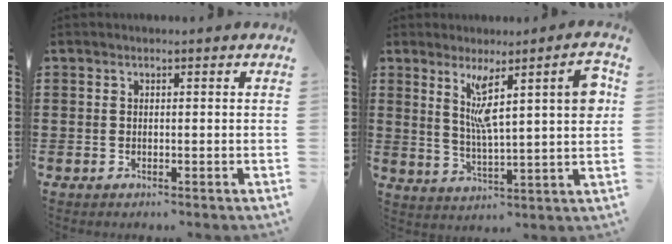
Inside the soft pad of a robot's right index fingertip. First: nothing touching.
{"total": 9.6, "force": [3.9, 1.7, 8.6], "torque": [-0.149, -0.009, 0.057]}